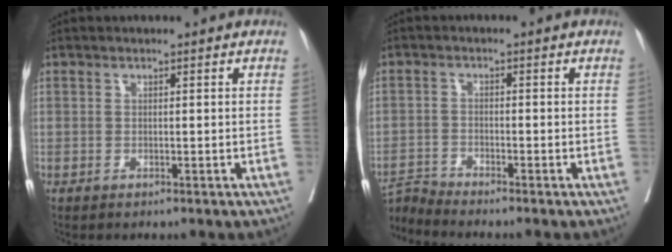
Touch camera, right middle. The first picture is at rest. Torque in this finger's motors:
{"motor_torque": [-0.68, -0.53, -0.11, -0.03]}